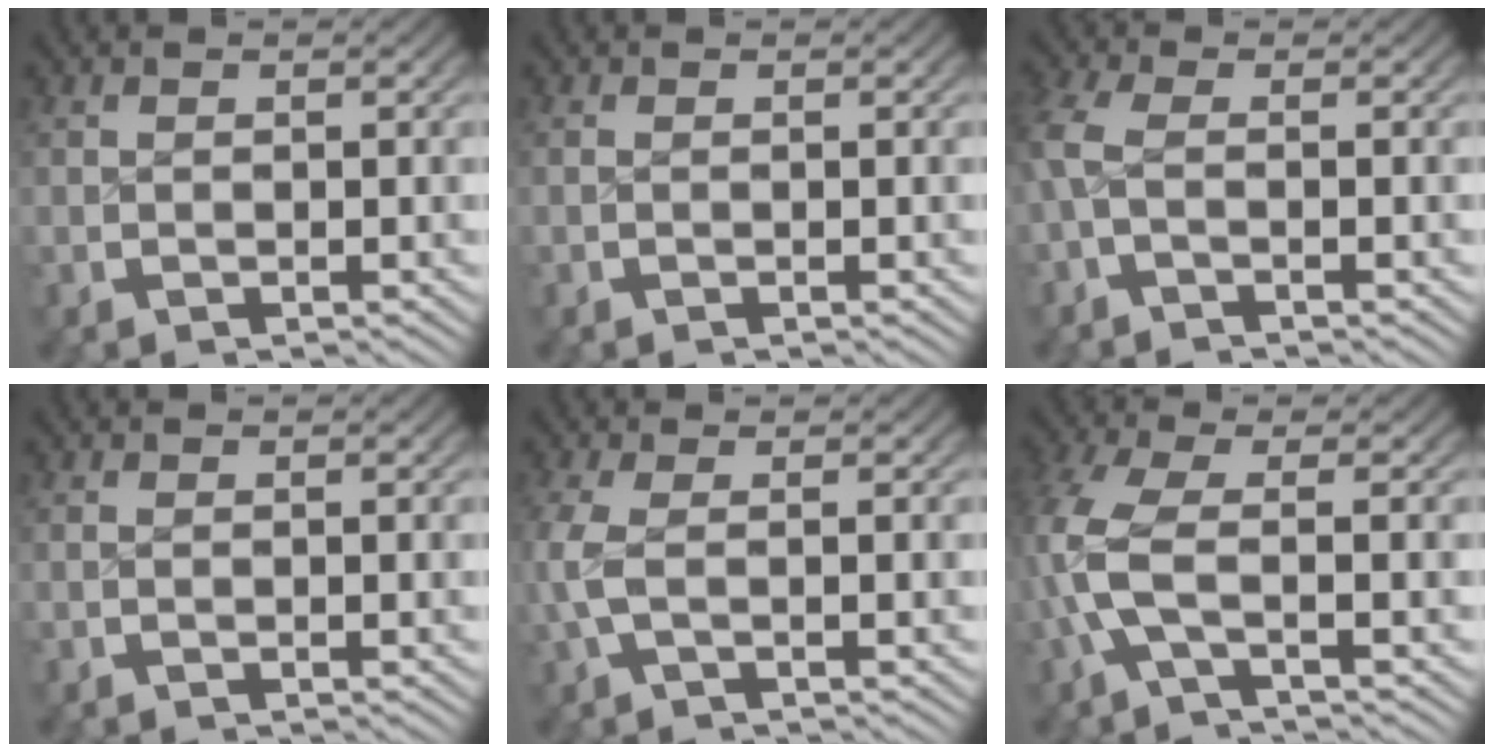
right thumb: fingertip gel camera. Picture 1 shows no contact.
{"total": 0.0}
{"total": 2.8, "force": [-0.4, 1.7, 2.2], "torque": [-0.068, -0.003, -0.007]}
{"total": 0.0}
{"total": 3.2, "force": [-0.1, 1.3, 2.9], "torque": [-0.086, -0.006, 0.003]}
{"total": 5.8, "force": [-0.6, 2.9, 5.0], "torque": [-0.150, -0.015, -0.004]}